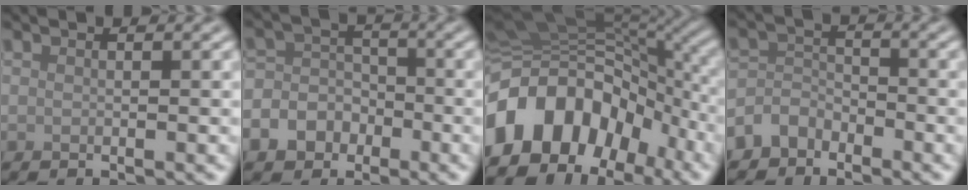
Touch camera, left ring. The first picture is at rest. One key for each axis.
{"total": 5.6, "fx": -2.7, "fy": 4.6, "fz": 1.6, "tx": -0.010, "ty": 0.001, "tz": -0.060}
{"total": 14.5, "fx": -6.0, "fy": 9.8, "fz": 8.9, "tx": -0.177, "ty": 0.003, "tz": -0.106}
{"total": 2.7, "fx": -2.0, "fy": 1.7, "fz": 0.5, "tx": -0.005, "ty": 0.008, "tz": -0.049}